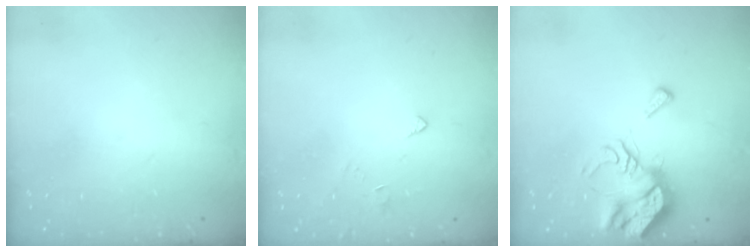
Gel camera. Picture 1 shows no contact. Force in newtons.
{"total": 2.5, "press": 2.4, "slide": 0.6}
{"total": 9.5, "press": 9.4, "slide": 1.3}